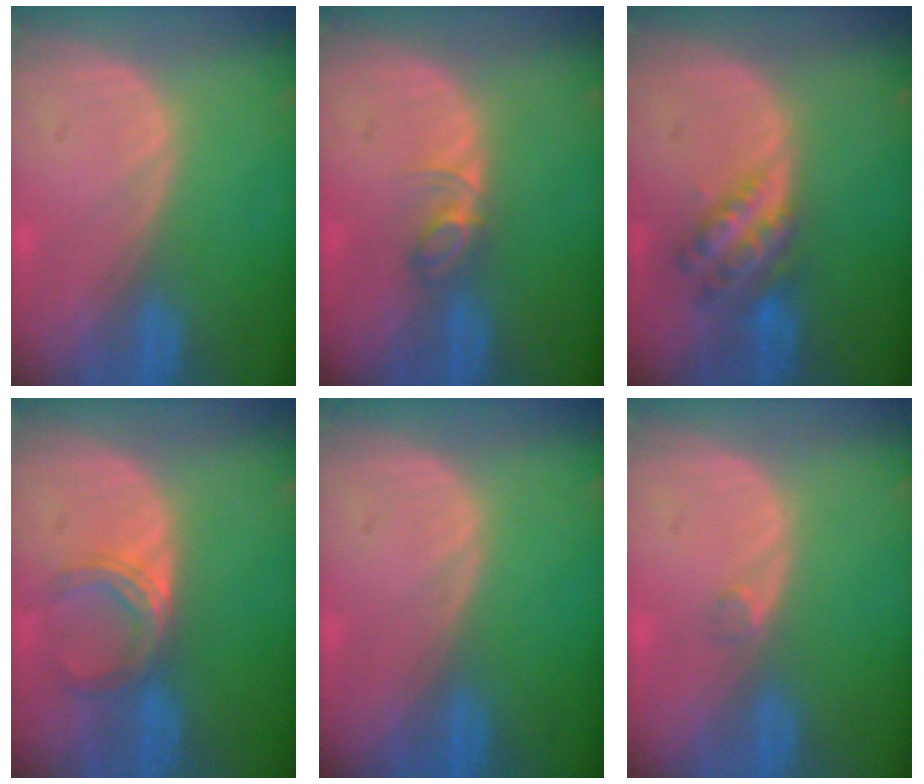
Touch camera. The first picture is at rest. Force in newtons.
{"total": 2.8, "press": 2.8, "slide": 0.4}
{"total": 6.1, "press": 5.4, "slide": 2.9}
{"total": 5.0, "press": 4.4, "slide": 2.3}
{"total": 0.0}
{"total": 0.9, "press": 0.8, "slide": 0.5}